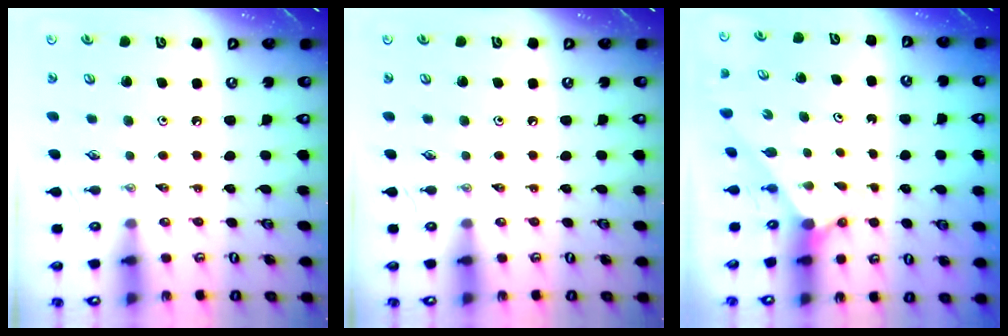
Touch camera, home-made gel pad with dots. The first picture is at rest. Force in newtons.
{"total": 0.0}
{"total": 2.0, "press": 2.0, "slide": 0.2}